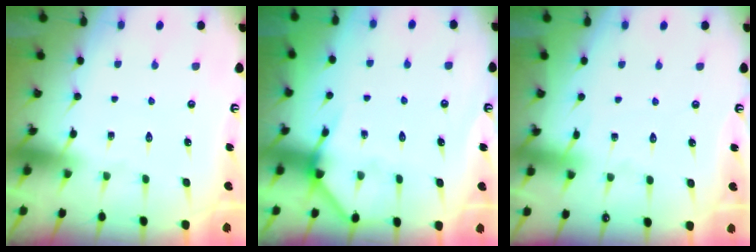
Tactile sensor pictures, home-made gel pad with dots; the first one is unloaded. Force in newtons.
{"total": 5.4, "press": 5.4, "slide": 0.5}
{"total": 2.6, "press": 2.6, "slide": 0.5}